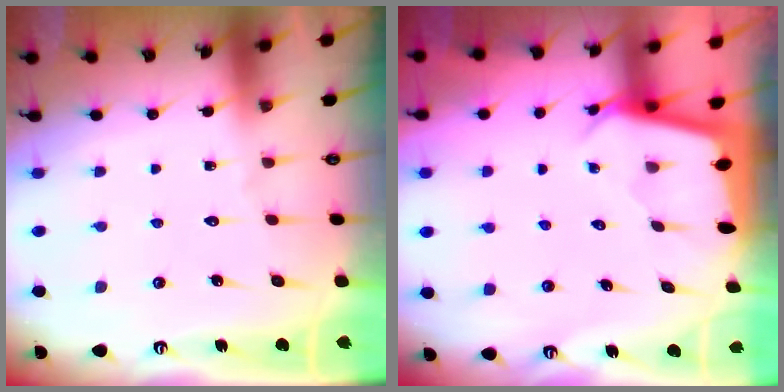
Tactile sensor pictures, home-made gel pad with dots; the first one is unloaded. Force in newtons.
{"total": 2.5, "press": 2.5, "slide": 0.3}